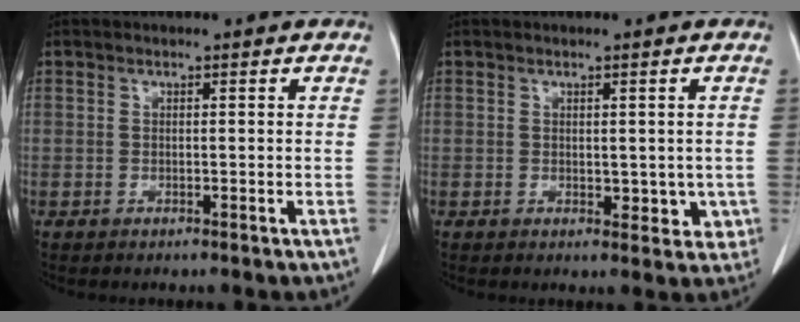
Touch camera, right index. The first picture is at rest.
{"total": 3.9, "force": [-0.3, 2.3, 3.1], "torque": [-0.019, -0.002, 0.003]}